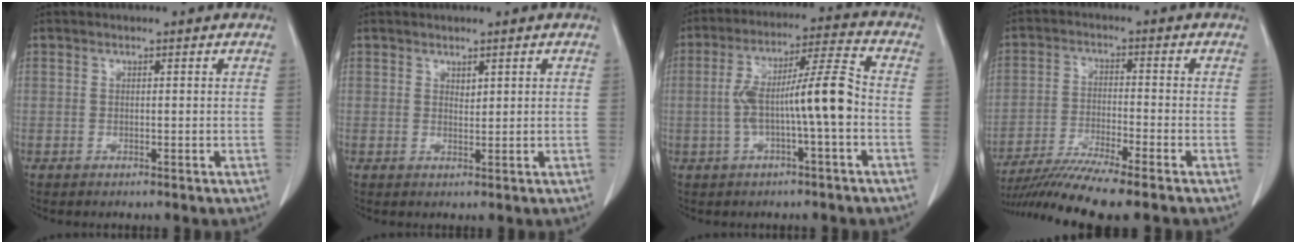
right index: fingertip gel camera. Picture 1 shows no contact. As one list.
[{"total": 1.0, "force": [0.6, 0.4, 0.6], "torque": [-0.008, -0.004, 0.013]}, {"total": 9.8, "force": [-1.5, 0.5, 9.7], "torque": [-0.175, 0.027, -0.029]}, {"total": 10.1, "force": [-8.4, -1.0, 5.4], "torque": [-0.087, -0.025, -0.144]}]